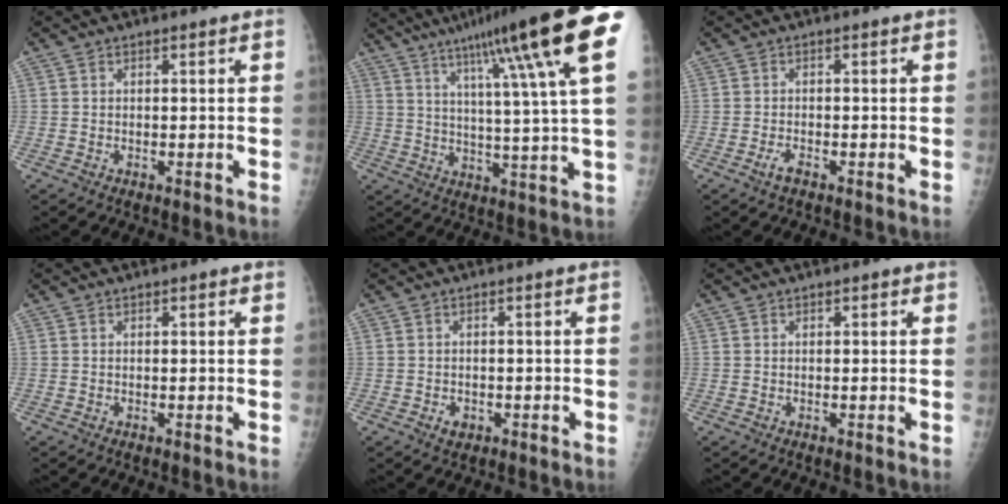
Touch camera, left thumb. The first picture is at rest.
{"total": 22.5, "force": [11.9, 1.1, 19.1], "torque": [-0.282, -0.020, 0.160]}
{"total": 1.8, "force": [-1.1, 0.6, 1.3], "torque": [-0.035, 0.008, -0.021]}
{"total": 0.6, "force": [0.4, 0.2, 0.5], "torque": [-0.007, 0.000, 0.004]}
{"total": 1.8, "force": [-0.7, 1.3, 1.0], "torque": [-0.010, 0.007, -0.006]}
{"total": 0.9, "force": [0.5, 0.4, 0.7], "torque": [-0.007, 0.000, 0.005]}